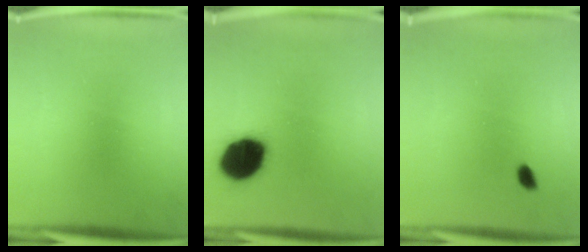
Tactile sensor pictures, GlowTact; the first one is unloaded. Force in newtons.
{"total": 14.8}
{"total": 1.4}